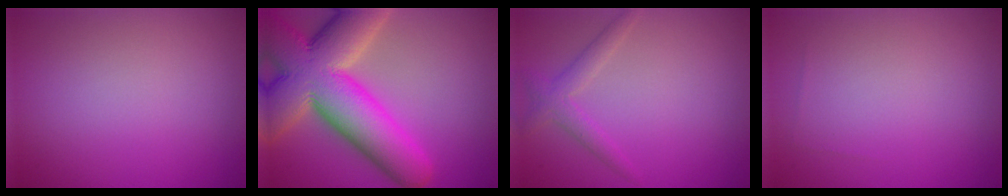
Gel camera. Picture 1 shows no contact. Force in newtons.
{"total": 14.5, "press": 14.4, "slide": 0.9}
{"total": 2.0, "press": 2.0, "slide": 0.1}
{"total": 0.0}